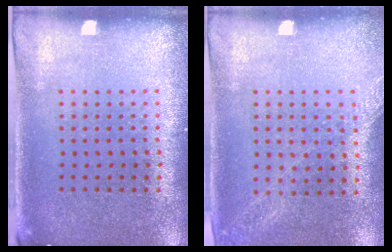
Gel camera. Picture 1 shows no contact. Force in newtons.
{"total": 1.1, "press": 1.1, "slide": 0.2}